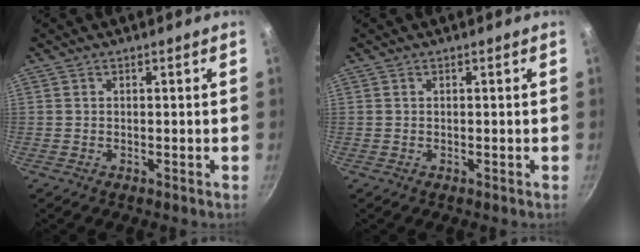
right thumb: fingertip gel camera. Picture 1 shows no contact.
{"total": 0.0}